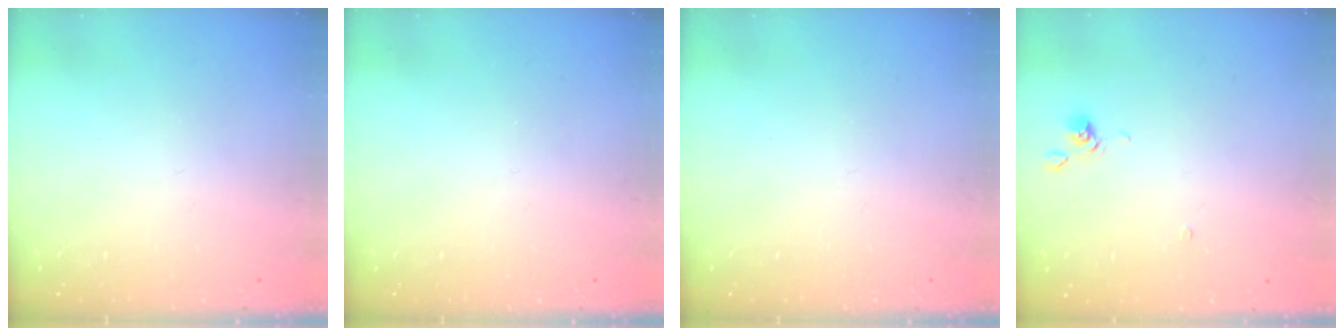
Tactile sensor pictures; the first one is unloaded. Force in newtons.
{"total": 0.0}
{"total": 0.0}
{"total": 2.2, "press": 2.1, "slide": 0.4}